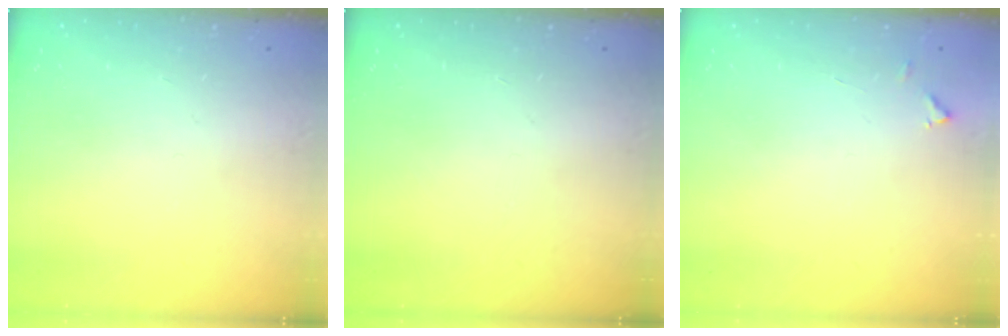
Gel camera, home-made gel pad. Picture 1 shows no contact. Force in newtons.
{"total": 0.0}
{"total": 4.0, "press": 3.9, "slide": 0.2}